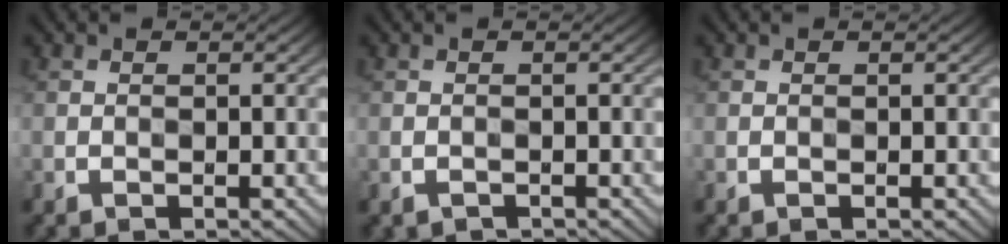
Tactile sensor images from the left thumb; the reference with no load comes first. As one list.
[{"total": 0.6, "force": [-0.5, 0.3, 0.1], "torque": [-0.003, -0.003, -0.010]}, {"total": 0.0}]